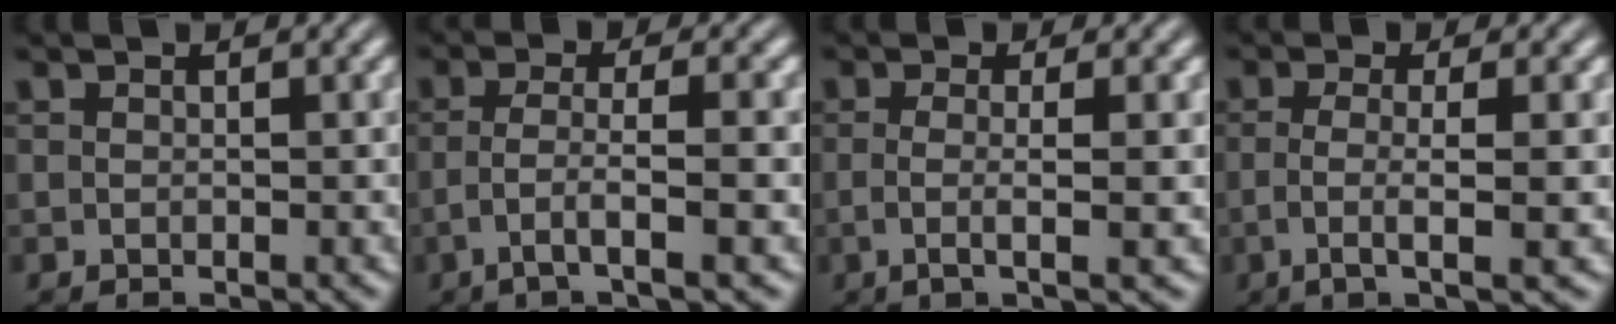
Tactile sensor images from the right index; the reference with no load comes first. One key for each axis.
{"total": 3.7, "fx": -1.9, "fy": -0.5, "fz": 3.2, "tx": -0.062, "ty": -0.019, "tz": -0.021}
{"total": 2.9, "fx": -0.5, "fy": -0.9, "fz": 2.7, "tx": -0.050, "ty": -0.011, "tz": -0.002}
{"total": 3.7, "fx": -0.6, "fy": -0.6, "fz": 3.6, "tx": -0.064, "ty": -0.015, "tz": -0.002}